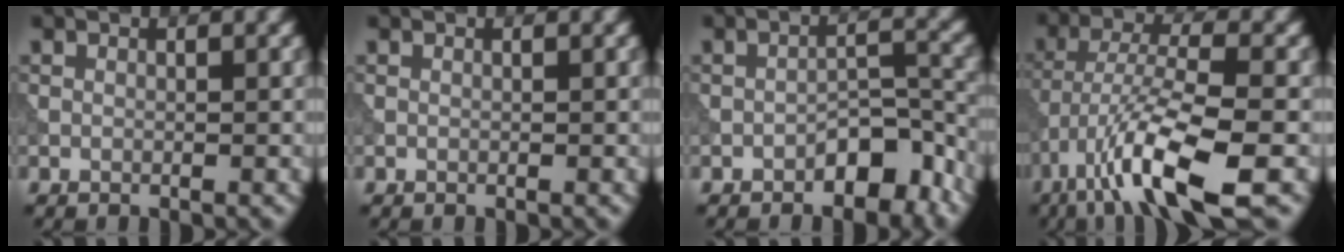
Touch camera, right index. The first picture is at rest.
{"total": 0.0}
{"total": 4.3, "force": [-2.8, 1.9, 2.7], "torque": [-0.032, 0.014, -0.042]}
{"total": 9.8, "force": [-5.1, 2.2, 8.1], "torque": [-0.144, 0.004, -0.099]}